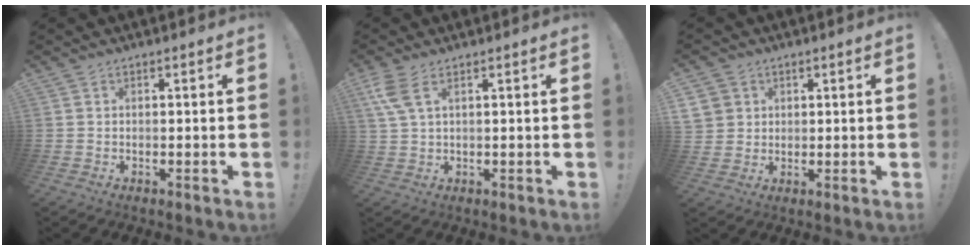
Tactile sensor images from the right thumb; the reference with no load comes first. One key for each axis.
{"total": 5.4, "fx": 2.6, "fy": 1.7, "fz": 4.5, "tx": -0.097, "ty": 0.001, "tz": 0.051}
{"total": 5.1, "fx": 2.2, "fy": 4.5, "fz": 0.9, "tx": -0.019, "ty": -0.007, "tz": 0.046}